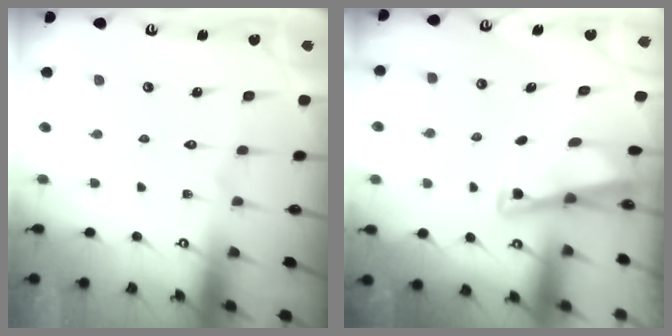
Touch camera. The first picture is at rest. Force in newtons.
{"total": 3.0, "press": 2.9, "slide": 0.3}